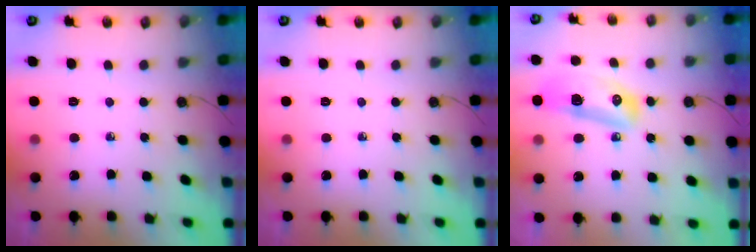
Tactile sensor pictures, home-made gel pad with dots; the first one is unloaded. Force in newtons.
{"total": 0.0}
{"total": 13.4, "press": 12.9, "slide": 3.9}